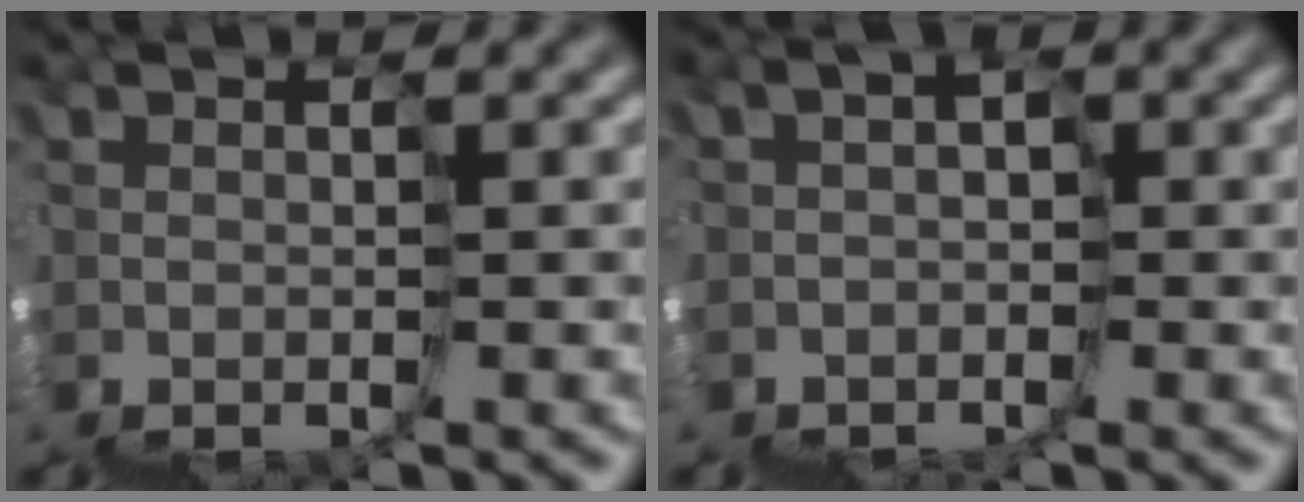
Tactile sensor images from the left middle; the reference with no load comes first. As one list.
[{"total": 1.5, "force": [-0.4, 1.4, -0.2], "torque": [0.000, -0.001, -0.016]}]